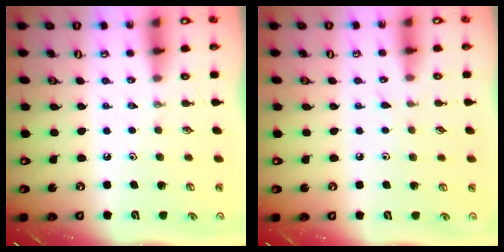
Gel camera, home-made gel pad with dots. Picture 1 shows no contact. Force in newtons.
{"total": 3.7, "press": 3.7, "slide": 0.4}